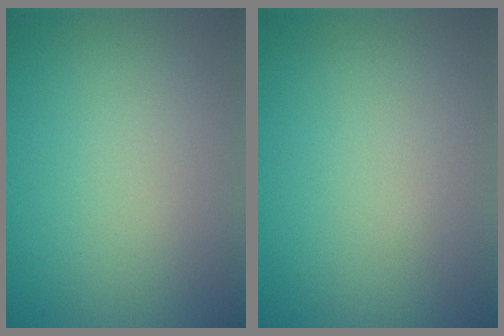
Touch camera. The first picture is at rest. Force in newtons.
{"total": 0.0}